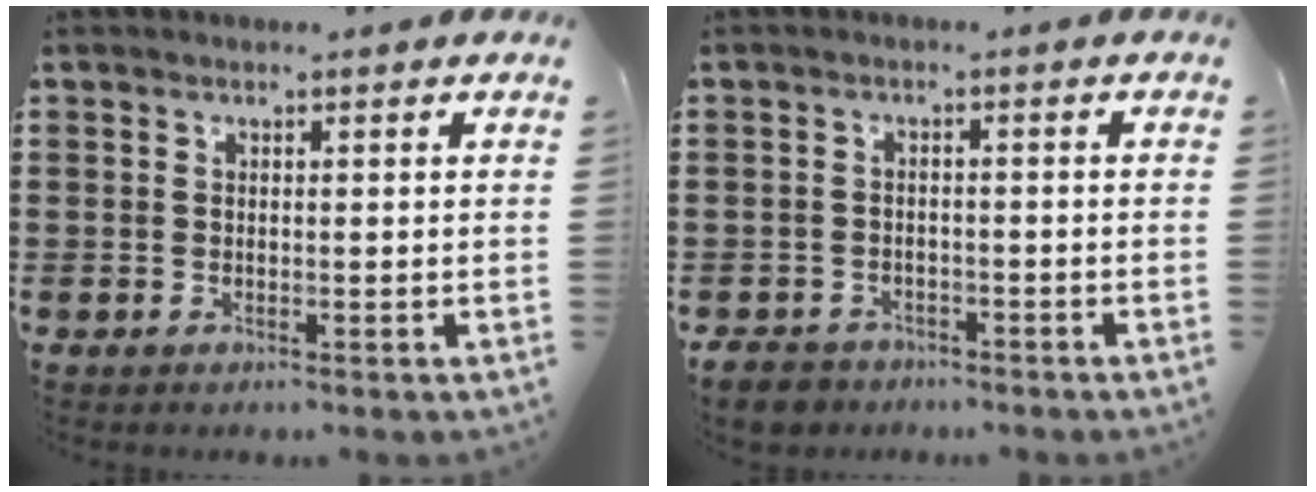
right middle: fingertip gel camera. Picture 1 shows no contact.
{"total": 3.3, "force": [-3.1, 1.0, 0.4], "torque": [-0.018, 0.001, -0.067]}